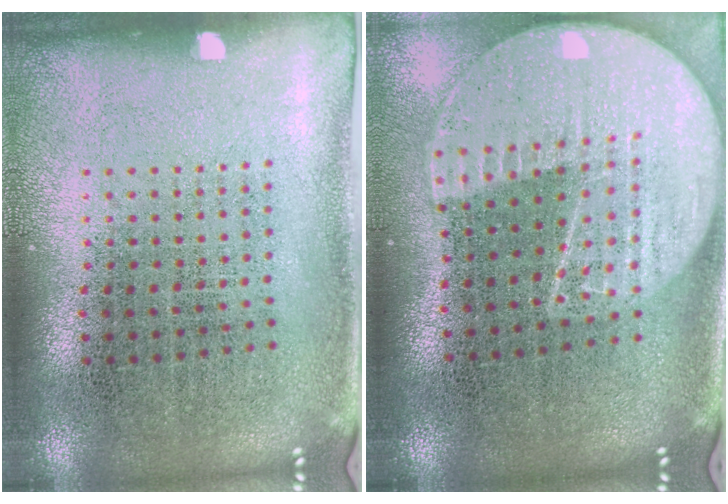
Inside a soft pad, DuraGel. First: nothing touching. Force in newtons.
{"total": 2.3, "press": 2.0, "slide": 1.1}